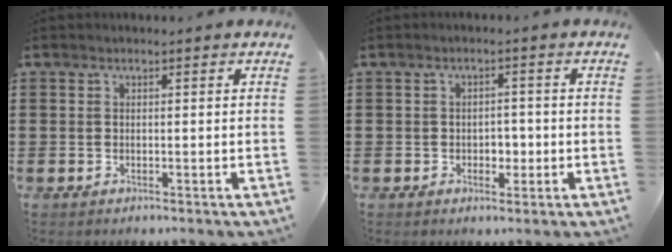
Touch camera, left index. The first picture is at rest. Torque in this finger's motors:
{"motor_torque": [0.10, 0.04, 0.04, 0.02]}